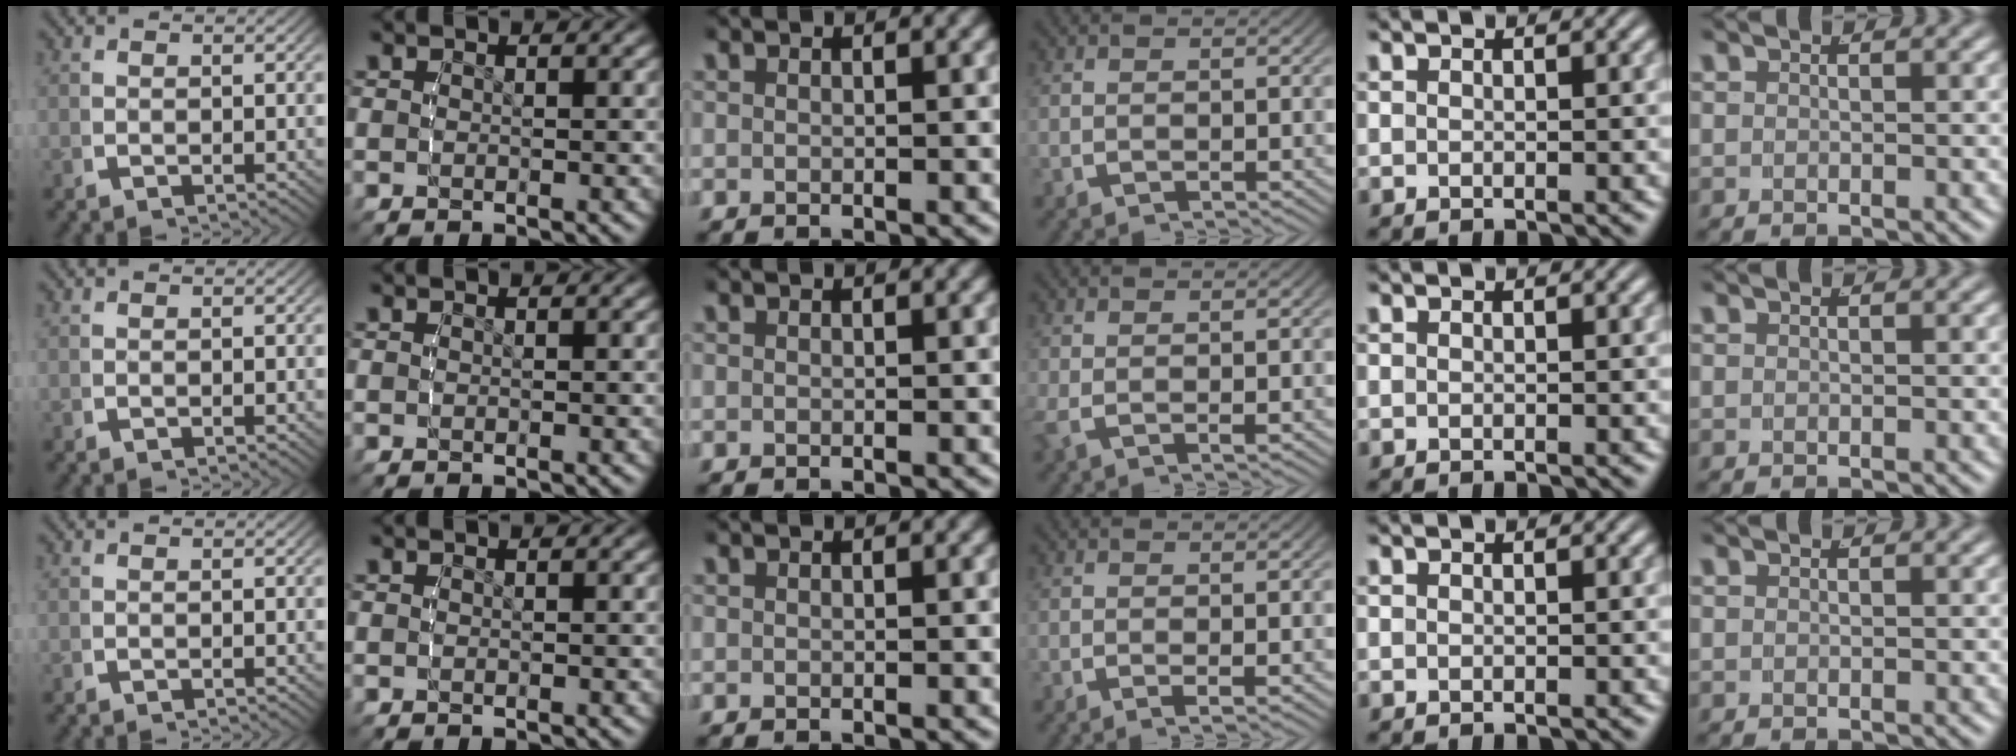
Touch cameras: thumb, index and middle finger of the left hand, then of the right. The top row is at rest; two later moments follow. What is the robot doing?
{"motion": "lift_and_place", "object": "button"}